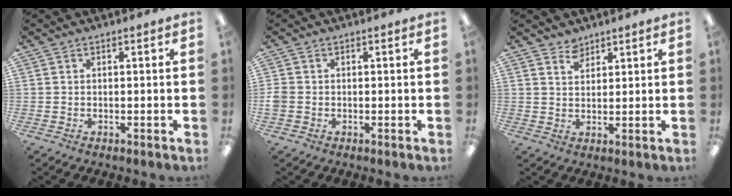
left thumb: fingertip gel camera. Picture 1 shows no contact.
{"total": 1.9, "force": [-0.3, 1.7, 0.8], "torque": [-0.014, 0.004, -0.005]}
{"total": 3.6, "force": [3.1, 1.7, 0.6], "torque": [-0.010, -0.014, 0.060]}